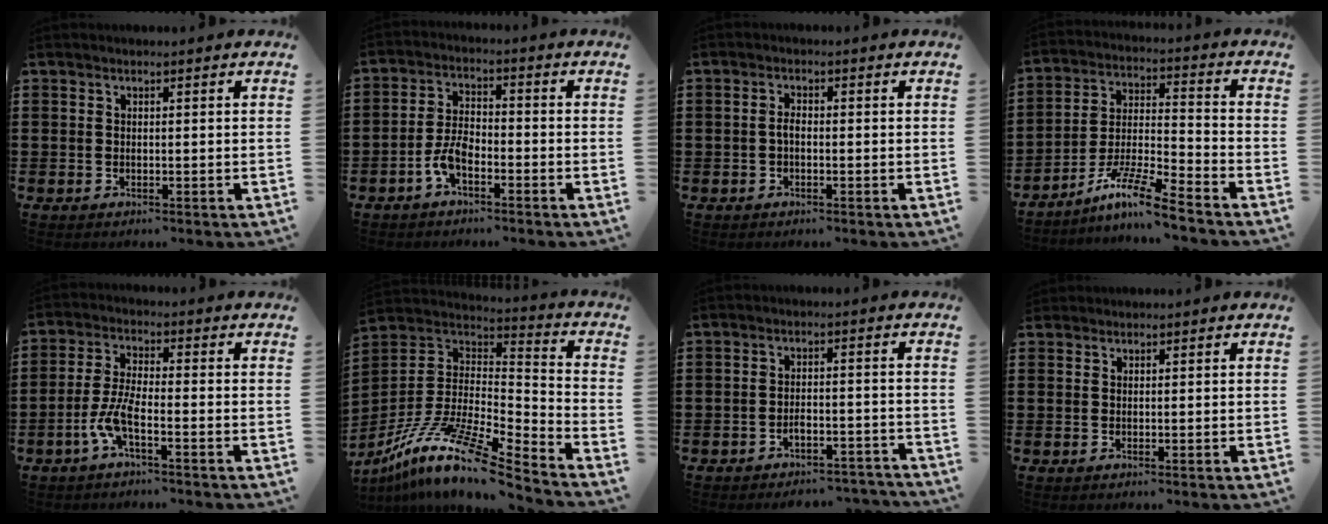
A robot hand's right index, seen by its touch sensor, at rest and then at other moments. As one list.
[{"total": 5.0, "force": [-2.7, 2.1, 3.7], "torque": [-0.091, 0.003, -0.057]}, {"total": 1.5, "force": [-0.4, 0.5, 1.3], "torque": [-0.034, -0.003, -0.010]}, {"total": 9.6, "force": [-7.9, 0.1, 5.5], "torque": [-0.109, 0.003, -0.157]}, {"total": 5.6, "force": [-2.9, 1.1, 4.7], "torque": [-0.113, -0.010, -0.059]}, {"total": 13.1, "force": [-9.4, 2.2, 8.9], "torque": [-0.185, 0.004, -0.184]}, {"total": 3.2, "force": [-3.0, 0.5, 1.0], "torque": [-0.021, 0.005, -0.063]}, {"total": 0.6, "force": [0.6, 0.2, -0.1], "torque": [0.002, 0.001, 0.011]}]